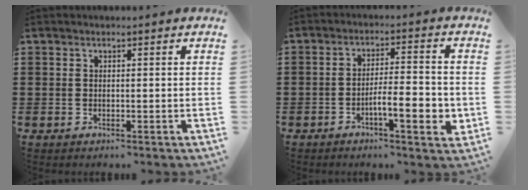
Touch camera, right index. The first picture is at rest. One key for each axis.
{"total": 7.3, "fx": -2.5, "fy": 1.9, "fz": 6.6, "tx": -0.100, "ty": -0.002, "tz": -0.042}